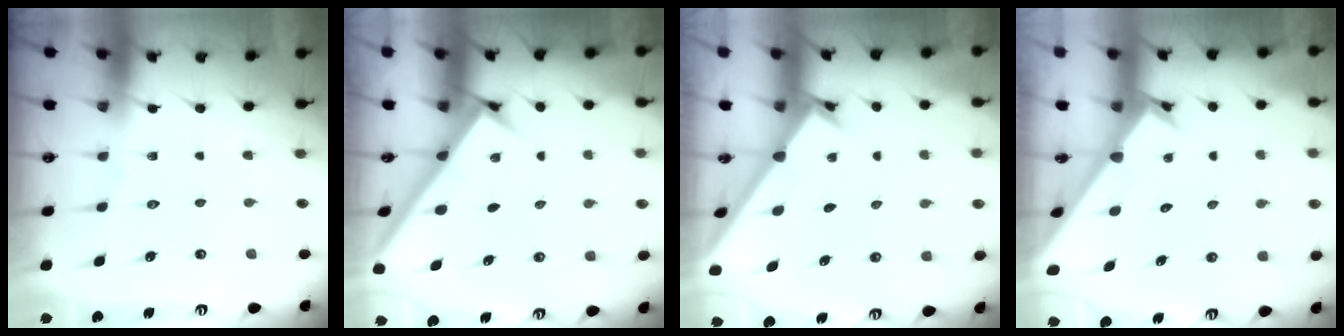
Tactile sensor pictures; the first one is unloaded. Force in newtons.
{"total": 2.7, "press": 2.7, "slide": 0.3}
{"total": 1.7, "press": 1.7, "slide": 0.1}
{"total": 2.6, "press": 2.6, "slide": 0.2}